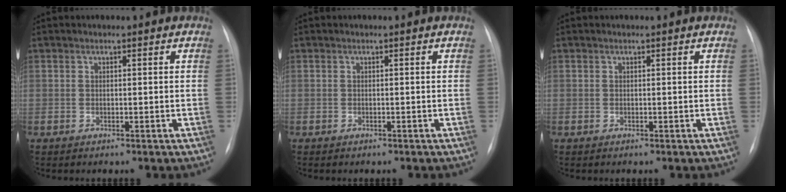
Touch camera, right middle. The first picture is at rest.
{"total": 0.8, "force": [-0.6, 0.3, 0.3], "torque": [-0.009, -0.001, -0.007]}
{"total": 0.0}